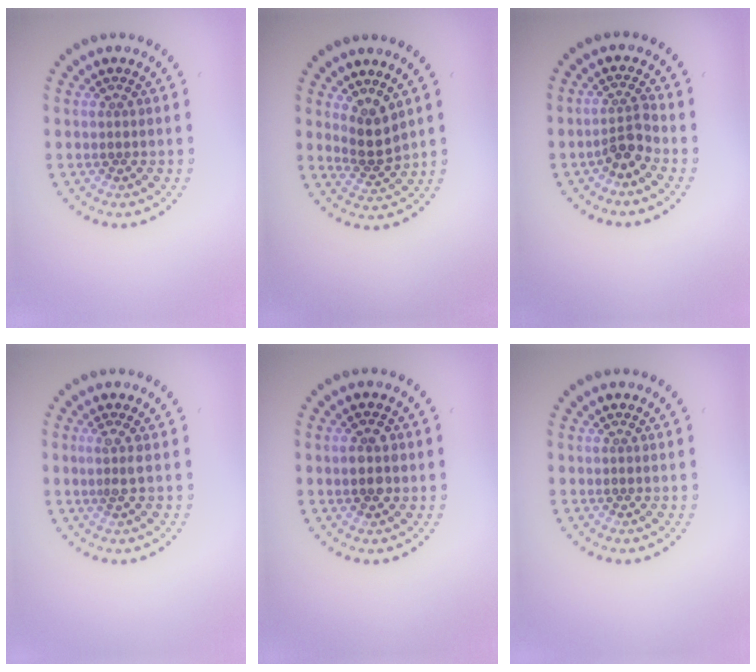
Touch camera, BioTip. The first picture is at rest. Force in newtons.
{"total": 2.6, "press": 2.1, "slide": 1.5}
{"total": 2.5, "press": 1.8, "slide": 1.7}
{"total": 1.3, "press": 1.0, "slide": 0.9}
{"total": 2.8, "press": 2.8, "slide": 0.1}
{"total": 0.0}